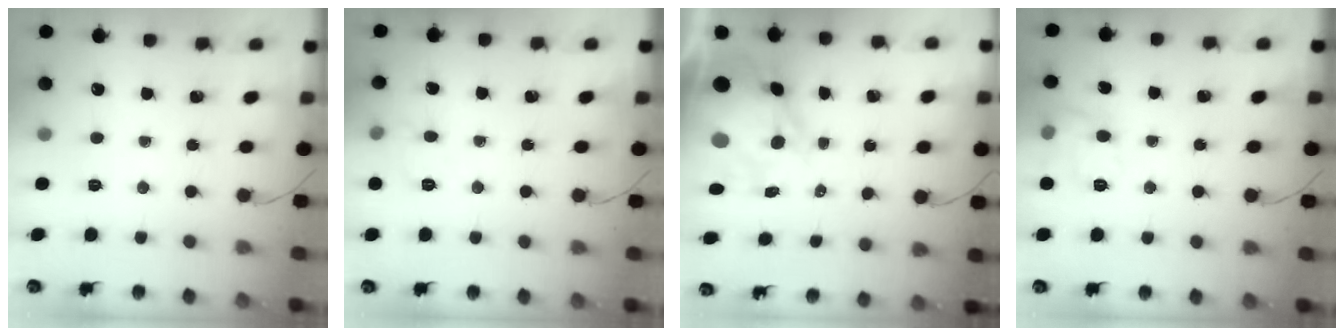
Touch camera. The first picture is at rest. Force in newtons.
{"total": 6.6, "press": 6.5, "slide": 1.3}
{"total": 16.3, "press": 15.8, "slide": 3.8}
{"total": 9.9, "press": 9.9, "slide": 0.7}